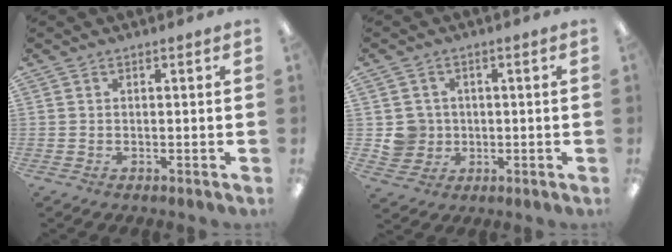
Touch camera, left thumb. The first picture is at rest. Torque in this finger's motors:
{"motor_torque": [-0.23, 0.23, -0.07, -0.09, 0.00]}